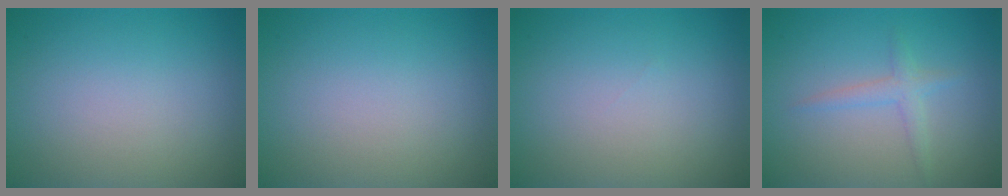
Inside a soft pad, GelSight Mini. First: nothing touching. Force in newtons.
{"total": 0.0}
{"total": 0.0}
{"total": 1.6, "press": 1.6, "slide": 0.0}